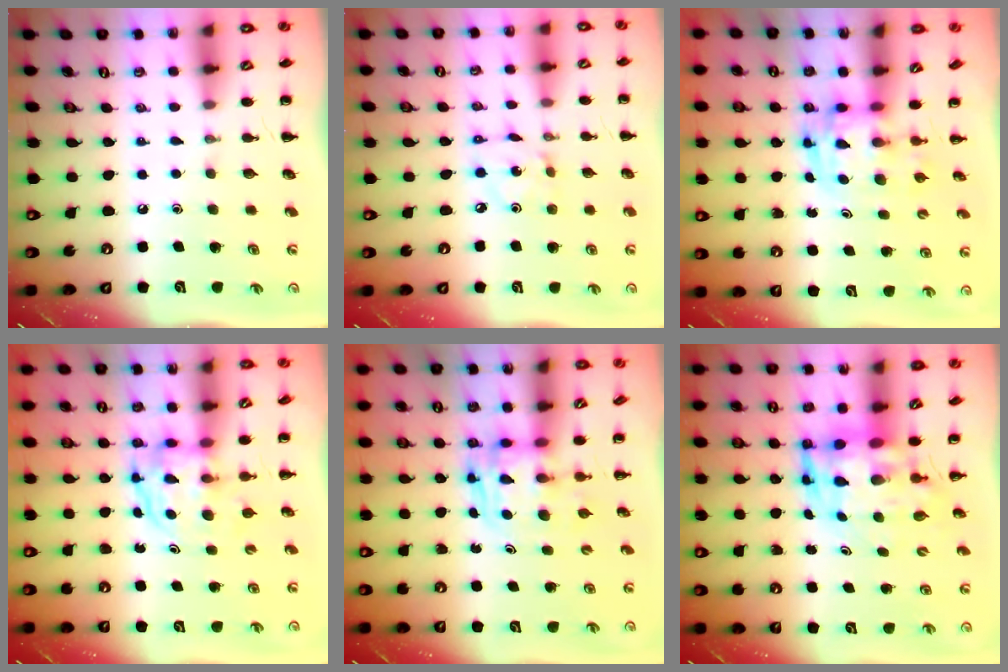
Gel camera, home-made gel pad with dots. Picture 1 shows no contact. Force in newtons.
{"total": 2.3, "press": 2.3, "slide": 0.1}
{"total": 3.0, "press": 3.0, "slide": 0.5}
{"total": 3.7, "press": 3.7, "slide": 0.3}
{"total": 2.6, "press": 2.6, "slide": 0.2}
{"total": 5.9, "press": 5.7, "slide": 1.6}